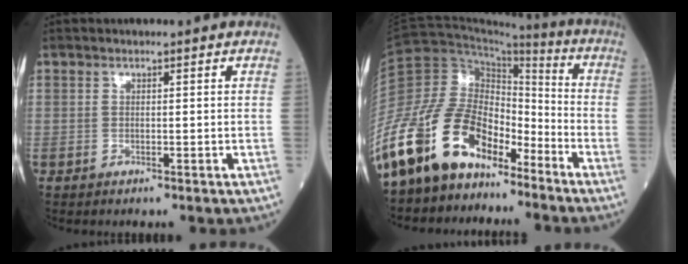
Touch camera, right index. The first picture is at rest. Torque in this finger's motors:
{"motor_torque": [1.73, -0.41, 0.66, 0.16]}